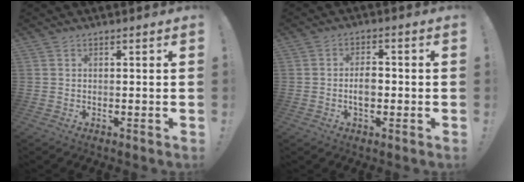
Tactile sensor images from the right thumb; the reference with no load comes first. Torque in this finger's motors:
{"motor_torque": [0.05, 0.08, 0.56, -0.20, 0.00]}